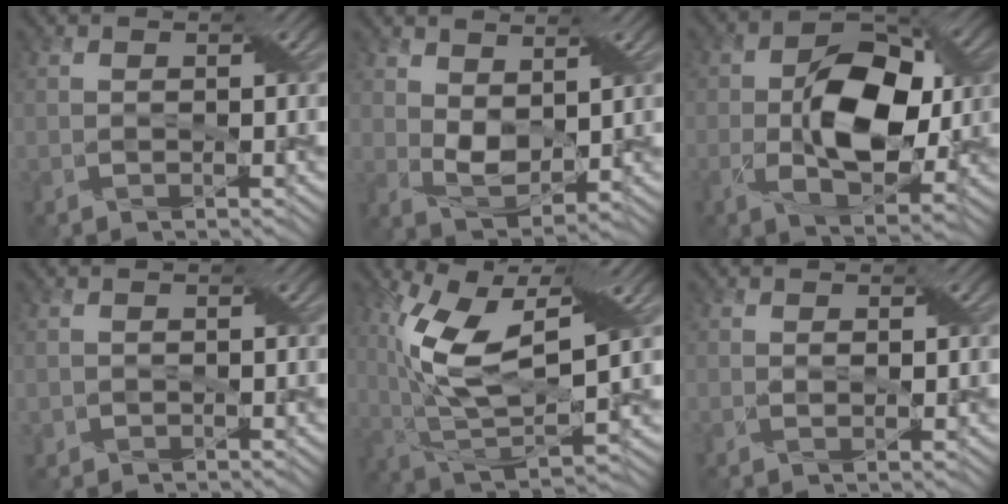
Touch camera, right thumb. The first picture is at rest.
{"total": 5.0, "force": [2.6, 2.9, 3.2], "torque": [-0.073, -0.007, 0.053]}
{"total": 12.0, "force": [-0.2, 6.6, 10.0], "torque": [-0.175, 0.000, -0.007]}
{"total": 0.9, "force": [-0.4, 0.8, -0.1], "torque": [0.002, -0.006, -0.010]}
{"total": 14.3, "force": [4.6, 5.8, 12.2], "torque": [-0.255, 0.000, 0.087]}
{"total": 1.0, "force": [0.3, 0.7, 0.7], "torque": [-0.010, -0.002, 0.004]}